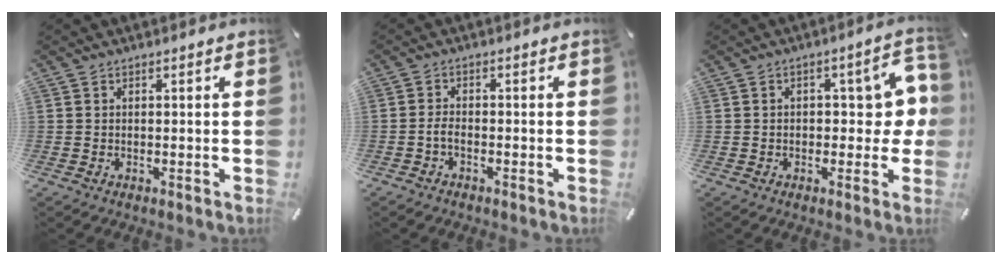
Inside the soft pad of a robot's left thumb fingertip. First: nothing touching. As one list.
[{"total": 2.2, "force": [-1.2, 0.8, 1.6], "torque": [-0.035, 0.003, -0.025]}, {"total": 8.2, "force": [0.1, 4.6, 6.7], "torque": [-0.089, 0.008, -0.005]}]